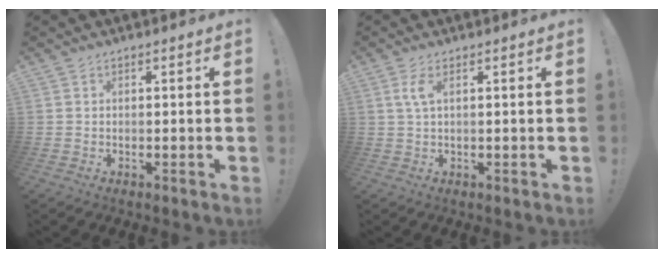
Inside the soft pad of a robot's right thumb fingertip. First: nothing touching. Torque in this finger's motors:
{"motor_torque": [0.65, 0.62, 0.58, -0.18, 0.01]}